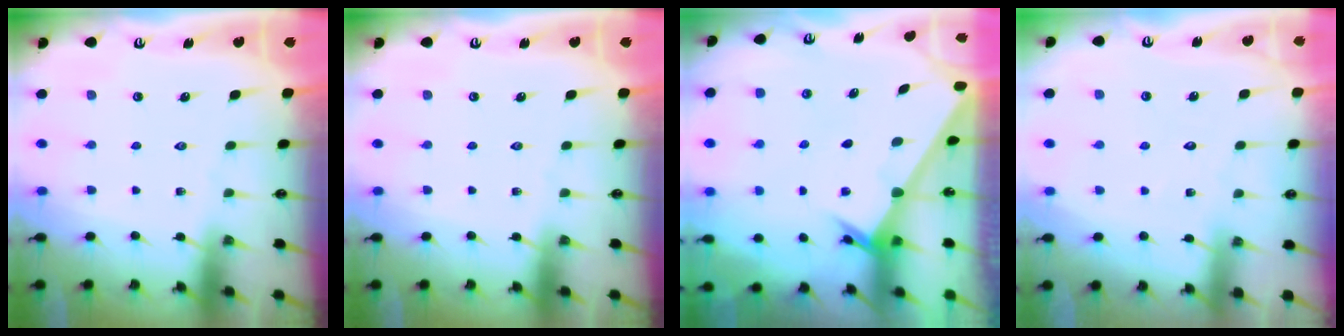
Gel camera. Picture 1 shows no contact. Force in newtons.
{"total": 0.0}
{"total": 2.3, "press": 2.3, "slide": 0.2}
{"total": 2.6, "press": 2.5, "slide": 0.3}